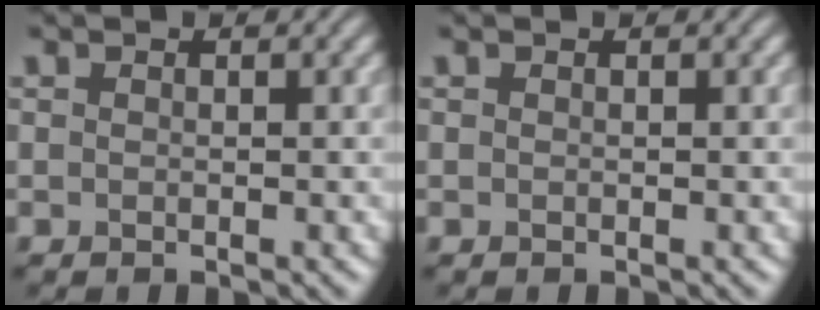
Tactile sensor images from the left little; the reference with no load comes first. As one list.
[{"total": 0.0}]